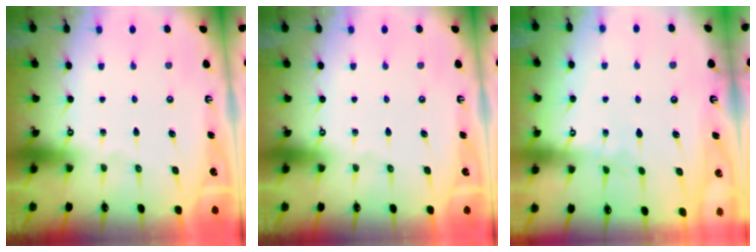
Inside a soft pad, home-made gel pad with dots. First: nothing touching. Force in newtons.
{"total": 0.0}
{"total": 3.0, "press": 3.0, "slide": 0.3}